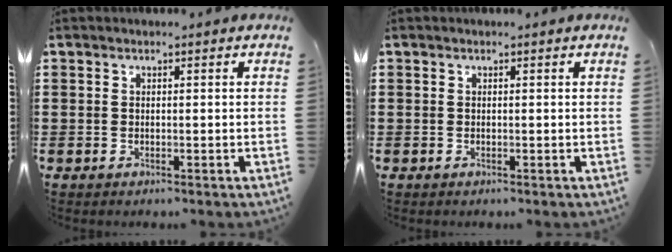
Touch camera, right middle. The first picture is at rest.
{"total": 0.0}